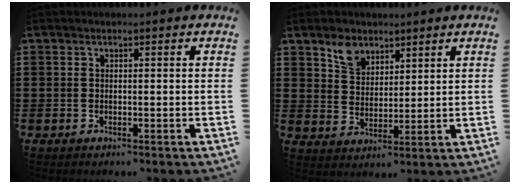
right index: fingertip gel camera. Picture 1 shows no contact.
{"total": 4.8, "force": [3.6, 3.0, 1.4], "torque": [-0.033, 0.006, 0.067]}